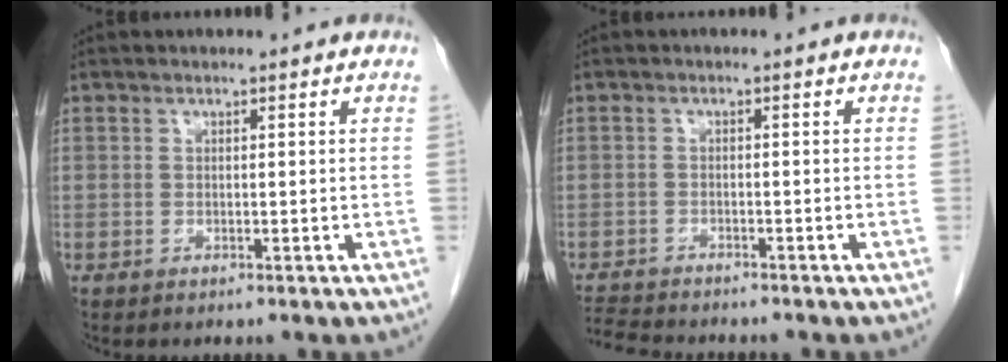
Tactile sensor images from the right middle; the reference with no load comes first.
{"total": 5.8, "force": [-5.6, 0.5, 1.3], "torque": [-0.025, -0.014, -0.096]}